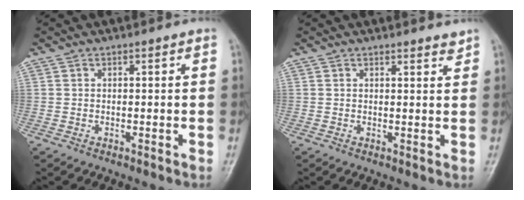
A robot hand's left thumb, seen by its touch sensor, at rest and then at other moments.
{"total": 1.6, "force": [1.5, 0.3, 0.4], "torque": [0.001, -0.013, 0.018]}